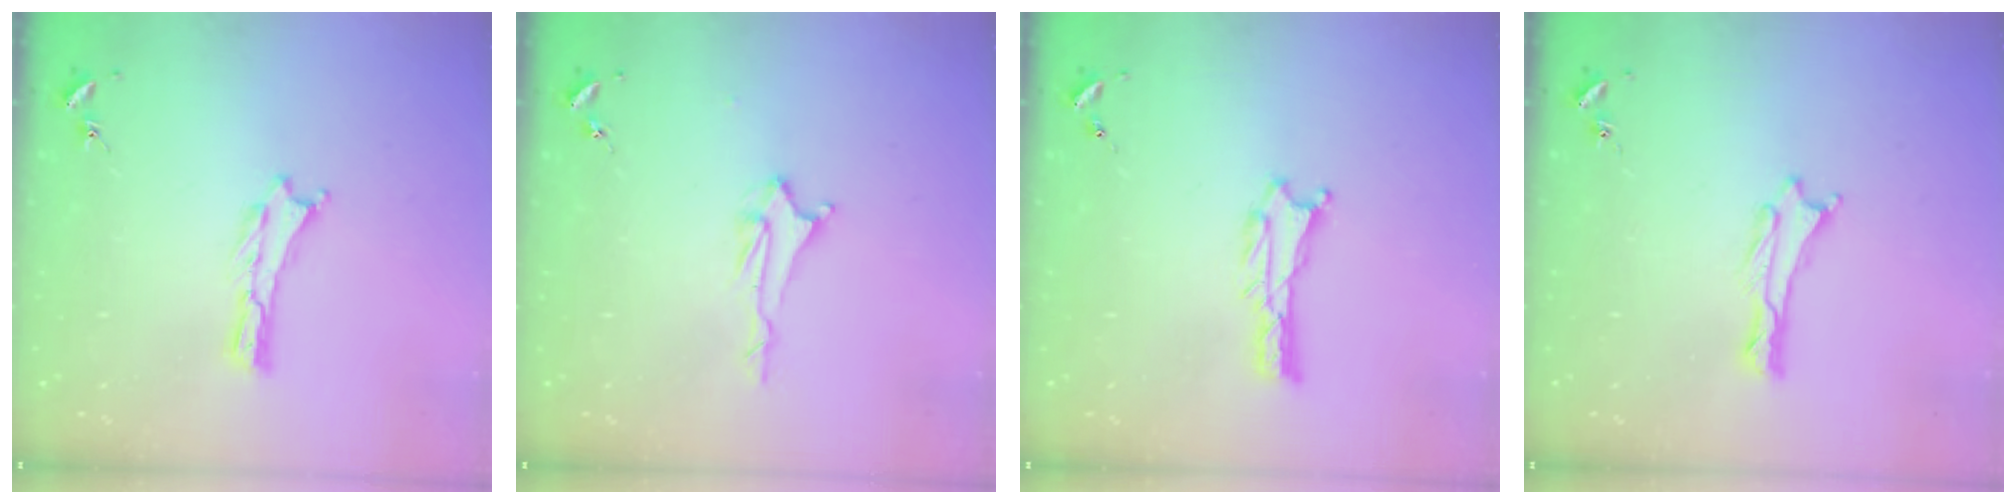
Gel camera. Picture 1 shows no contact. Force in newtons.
{"total": 2.0, "press": 2.0, "slide": 0.4}
{"total": 0.9, "press": 0.8, "slide": 0.1}
{"total": 0.0}